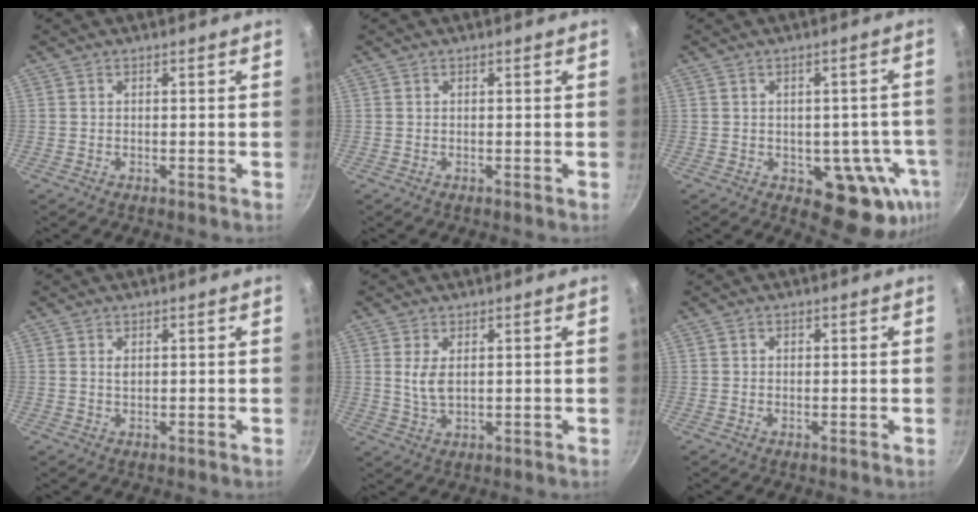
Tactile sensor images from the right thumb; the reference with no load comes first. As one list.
[{"total": 0.0}, {"total": 12.1, "force": [-3.4, 7.6, 8.7], "torque": [-0.044, 0.011, -0.036]}, {"total": 1.2, "force": [0.4, 0.7, 0.9], "torque": [-0.015, 0.001, 0.008]}, {"total": 4.3, "force": [1.0, 2.2, 3.5], "torque": [-0.067, -0.010, 0.024]}, {"total": 0.8, "force": [0.2, 0.7, 0.3], "torque": [-0.002, 0.004, 0.002]}]